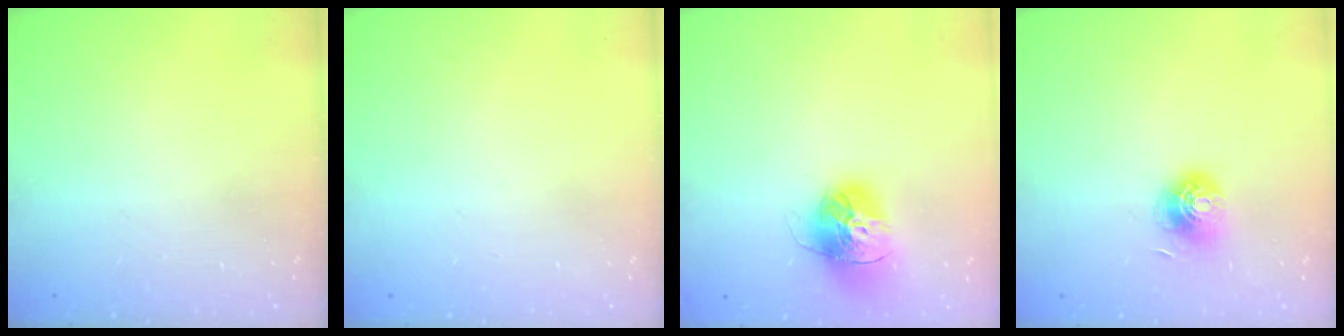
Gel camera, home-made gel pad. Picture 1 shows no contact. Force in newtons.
{"total": 0.0}
{"total": 15.7, "press": 15.6, "slide": 1.6}
{"total": 7.0, "press": 7.0, "slide": 0.5}